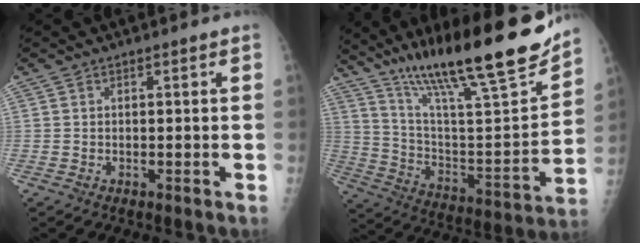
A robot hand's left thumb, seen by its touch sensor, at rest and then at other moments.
{"total": 28.6, "force": [20.1, 5.2, 19.6], "torque": [-0.297, -0.060, 0.331]}